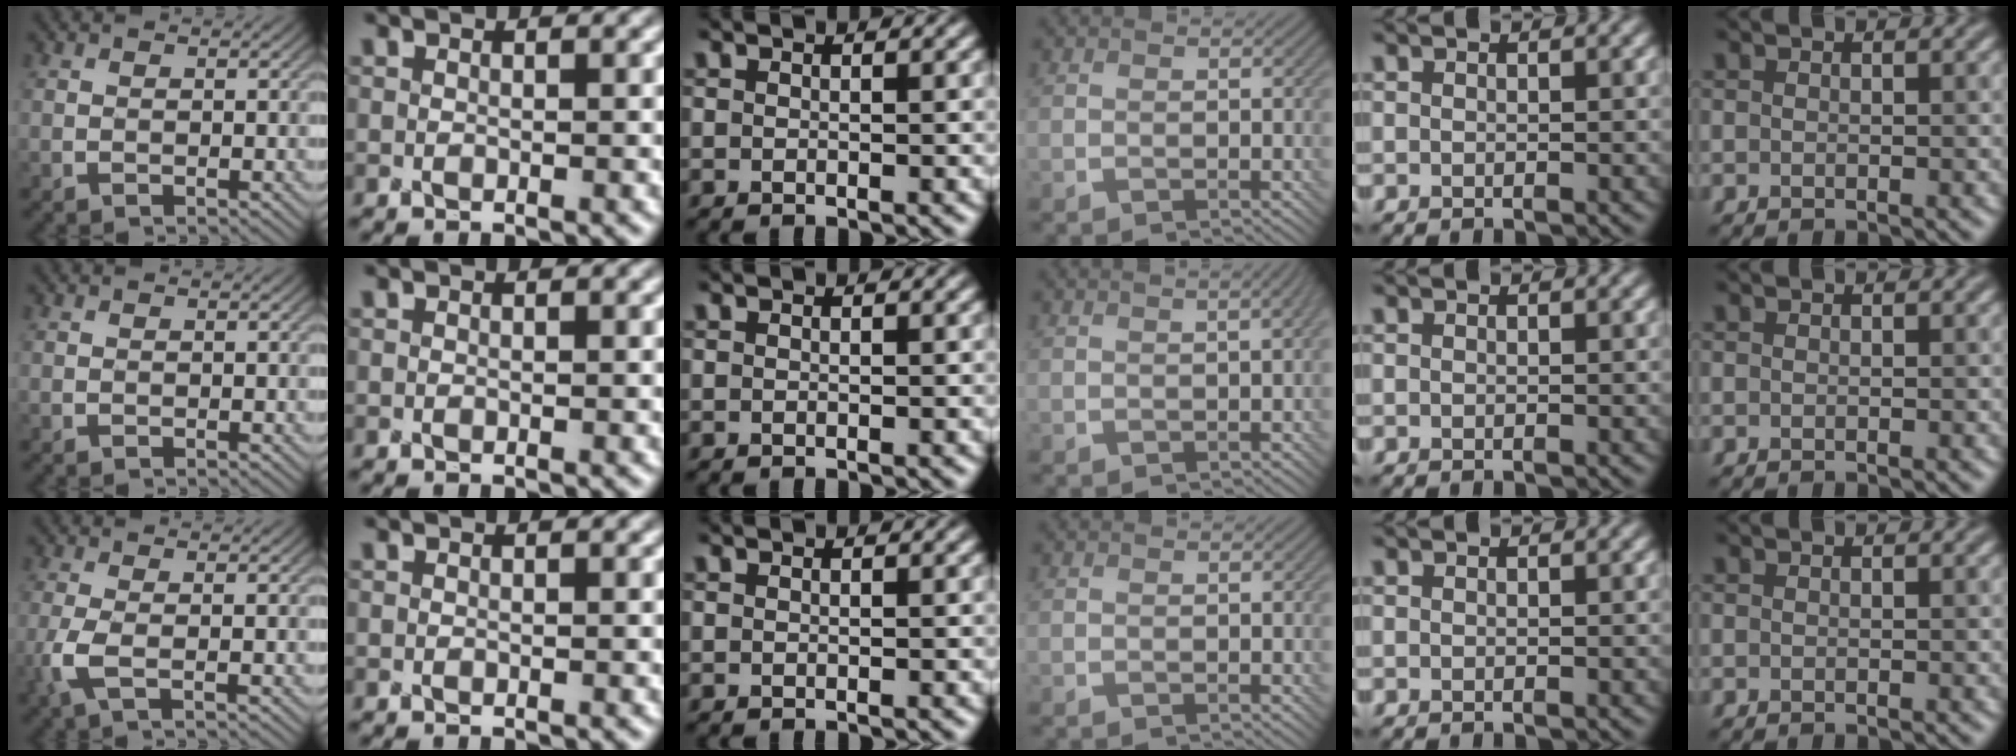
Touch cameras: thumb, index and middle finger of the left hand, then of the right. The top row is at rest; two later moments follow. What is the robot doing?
{"motion": "screw", "object": "bottle cap"}